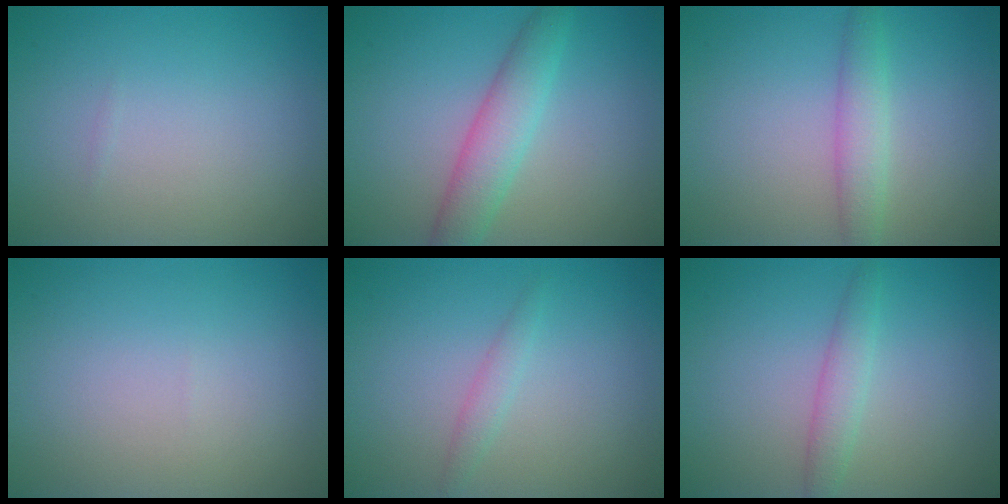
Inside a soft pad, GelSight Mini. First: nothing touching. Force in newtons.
{"total": 3.9, "press": 3.9, "slide": 0.0}
{"total": 2.8, "press": 2.8, "slide": 0.1}
{"total": 0.0}
{"total": 1.2, "press": 1.2, "slide": 0.1}
{"total": 1.9, "press": 1.9, "slide": 0.1}